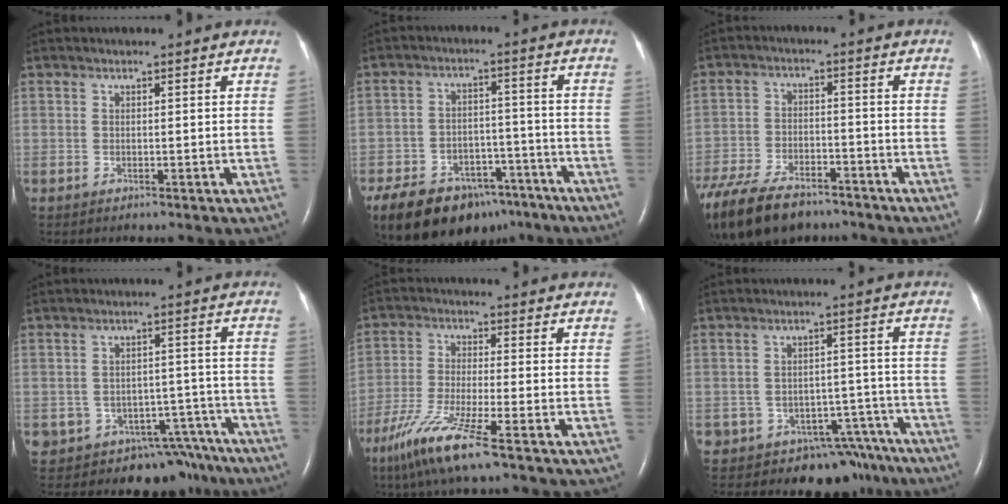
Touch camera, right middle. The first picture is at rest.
{"total": 18.1, "force": [-13.0, 9.5, 8.3], "torque": [-0.171, -0.004, -0.190]}
{"total": 18.7, "force": [-13.9, 8.1, 9.5], "torque": [-0.245, -0.030, -0.225]}
{"total": 13.0, "force": [-9.1, 8.8, 3.0], "torque": [-0.028, 0.043, -0.098]}
{"total": 9.8, "force": [-6.0, 0.0, 7.7], "torque": [-0.161, -0.032, -0.117]}
{"total": 12.1, "force": [-8.6, 8.1, 2.3], "torque": [-0.013, 0.042, -0.094]}